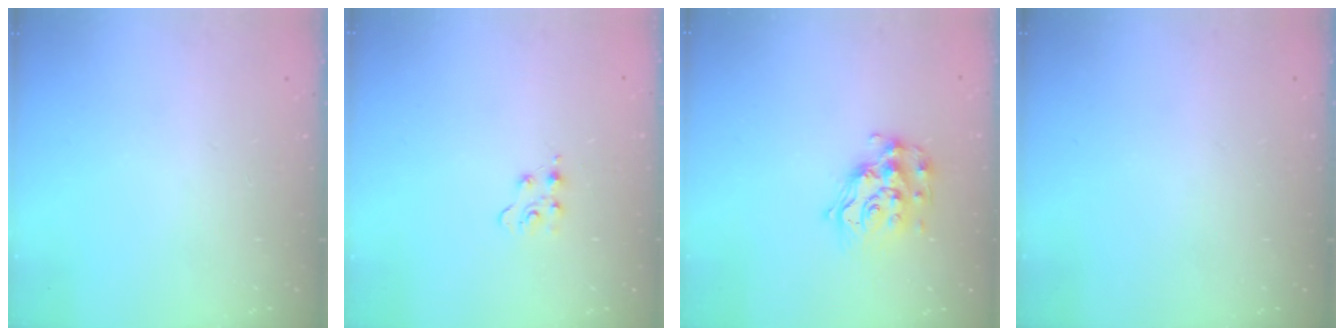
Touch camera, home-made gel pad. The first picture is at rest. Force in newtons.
{"total": 3.9, "press": 3.9, "slide": 0.5}
{"total": 14.2, "press": 14.2, "slide": 1.0}
{"total": 0.0}